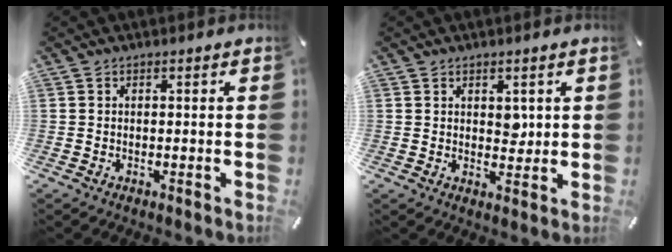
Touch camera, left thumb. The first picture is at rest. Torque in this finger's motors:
{"motor_torque": [0.63, 0.55, 0.04, -0.36, 0.09]}